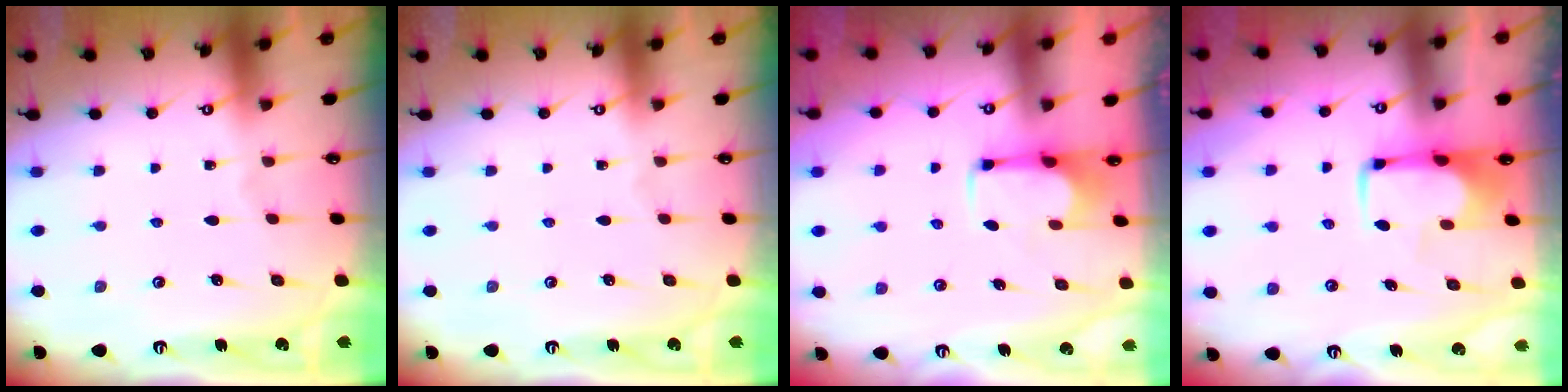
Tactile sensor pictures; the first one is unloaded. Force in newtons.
{"total": 0.0}
{"total": 2.6, "press": 2.5, "slide": 1.0}
{"total": 1.9, "press": 1.9, "slide": 0.4}